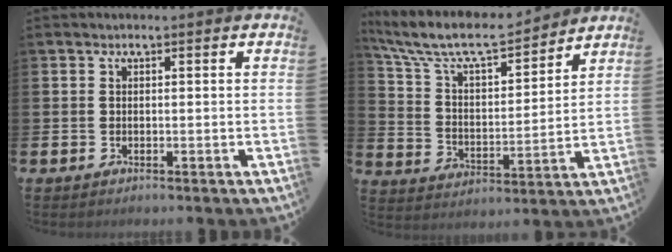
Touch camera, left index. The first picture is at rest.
{"total": 9.1, "force": [8.2, 2.3, 3.2], "torque": [-0.107, -0.053, 0.142]}